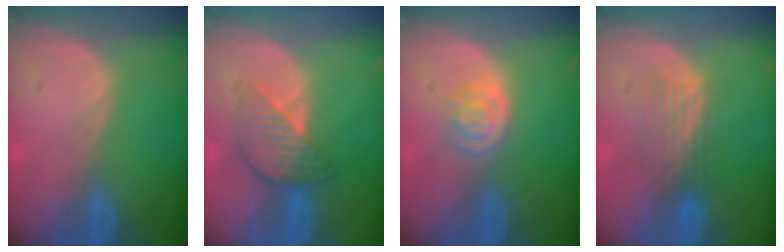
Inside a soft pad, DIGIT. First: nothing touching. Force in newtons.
{"total": 5.5, "press": 5.4, "slide": 0.4}
{"total": 3.3, "press": 3.3, "slide": 0.1}
{"total": 4.3, "press": 3.7, "slide": 2.3}